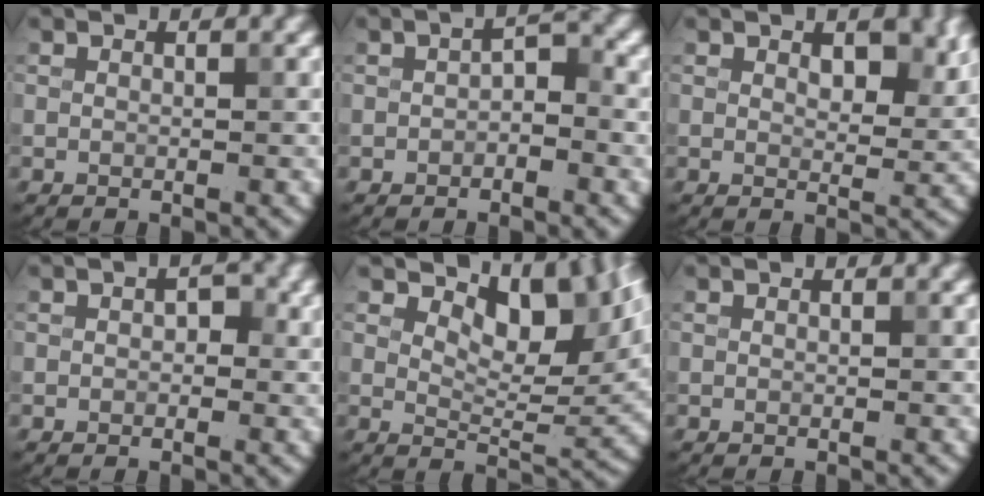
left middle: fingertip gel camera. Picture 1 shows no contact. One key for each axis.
{"total": 1.8, "fx": -0.6, "fy": 1.0, "fz": 1.4, "tx": -0.020, "ty": 0.007, "tz": -0.013}
{"total": 3.4, "fx": 1.6, "fy": 1.8, "fz": 2.4, "tx": -0.034, "ty": -0.006, "tz": 0.026}
{"total": 1.4, "fx": 0.1, "fy": 1.1, "fz": 1.0, "tx": -0.010, "ty": -0.001, "tz": -0.003}
{"total": 7.5, "fx": 4.5, "fy": 3.1, "fz": 5.2, "tx": -0.072, "ty": -0.007, "tz": 0.072}
{"total": 0.0}